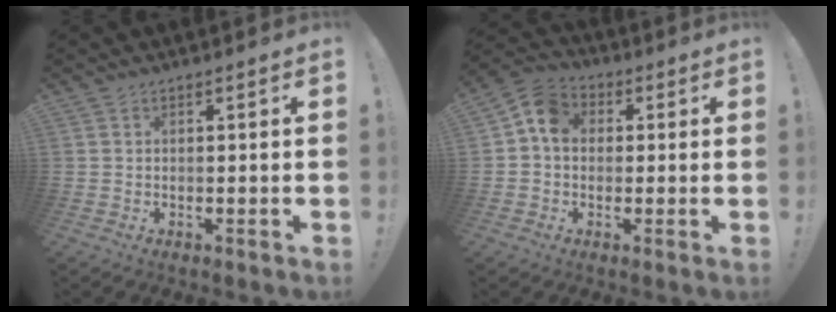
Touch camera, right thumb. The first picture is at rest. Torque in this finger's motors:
{"motor_torque": [0.97, 0.99, 0.16, 0.31, 0.06]}